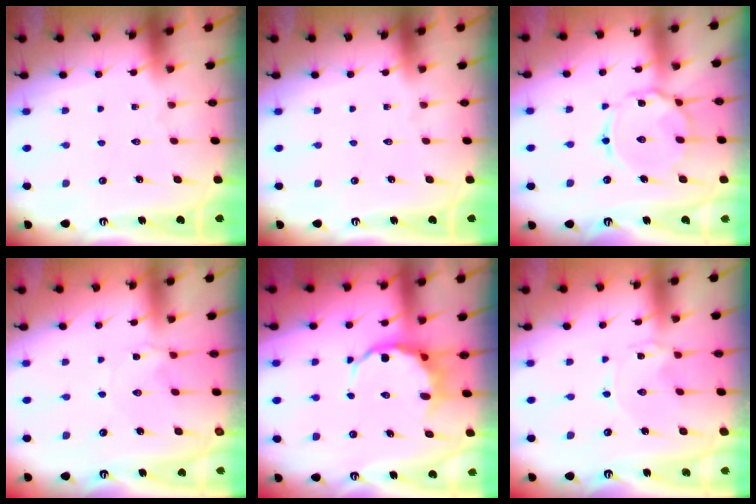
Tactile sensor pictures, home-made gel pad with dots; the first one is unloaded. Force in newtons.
{"total": 0.0}
{"total": 10.0, "press": 10.0, "slide": 0.7}
{"total": 2.4, "press": 2.4, "slide": 0.4}
{"total": 6.2, "press": 6.0, "slide": 1.5}
{"total": 0.0}